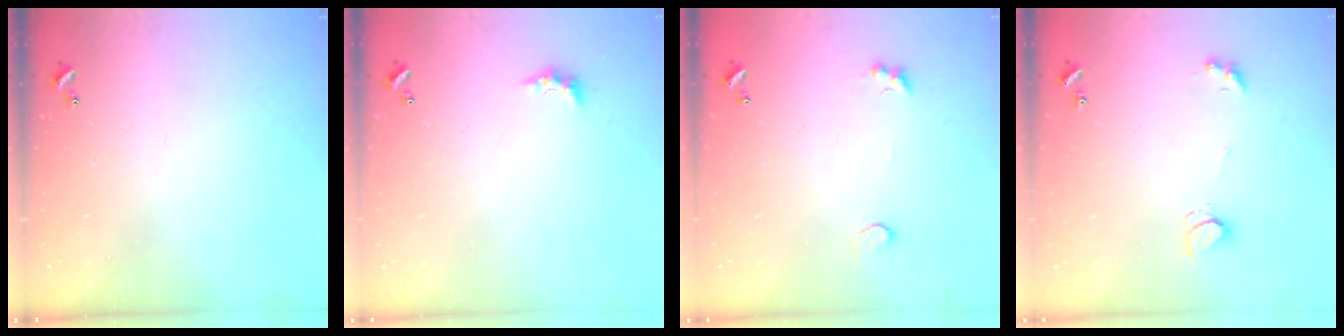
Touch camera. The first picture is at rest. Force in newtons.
{"total": 2.3, "press": 2.2, "slide": 0.7}
{"total": 1.4, "press": 1.1, "slide": 0.9}
{"total": 2.4, "press": 2.3, "slide": 0.6}